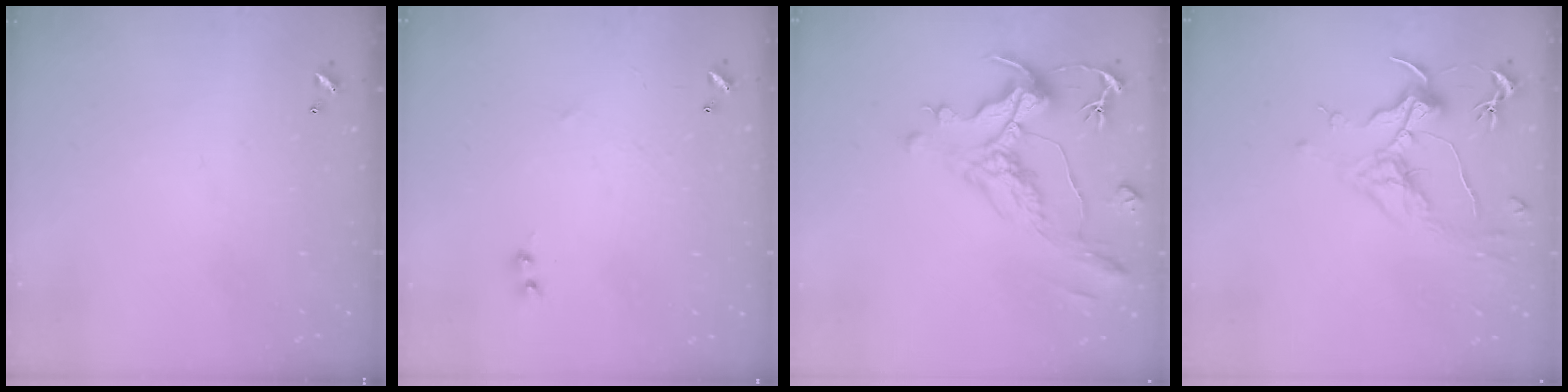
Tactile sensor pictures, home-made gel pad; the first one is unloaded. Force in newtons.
{"total": 1.1, "press": 0.9, "slide": 0.6}
{"total": 1.6, "press": 0.6, "slide": 1.5}
{"total": 1.6, "press": 1.3, "slide": 0.9}